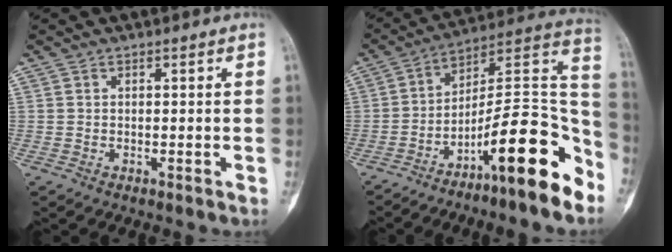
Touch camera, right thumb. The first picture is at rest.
{"total": 18.5, "force": [-10.5, 3.5, 14.8], "torque": [-0.214, 0.099, -0.169]}